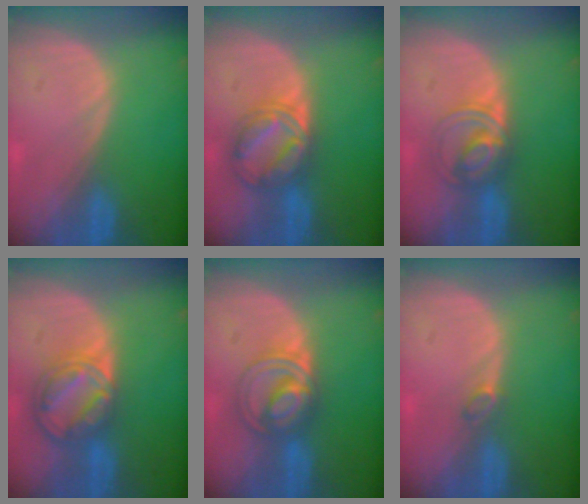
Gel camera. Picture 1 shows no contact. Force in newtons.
{"total": 6.9, "press": 6.9, "slide": 0.4}
{"total": 5.5, "press": 5.5, "slide": 0.6}
{"total": 8.6, "press": 7.2, "slide": 4.6}
{"total": 6.3, "press": 6.3, "slide": 0.1}
{"total": 1.2, "press": 1.2, "slide": 0.4}